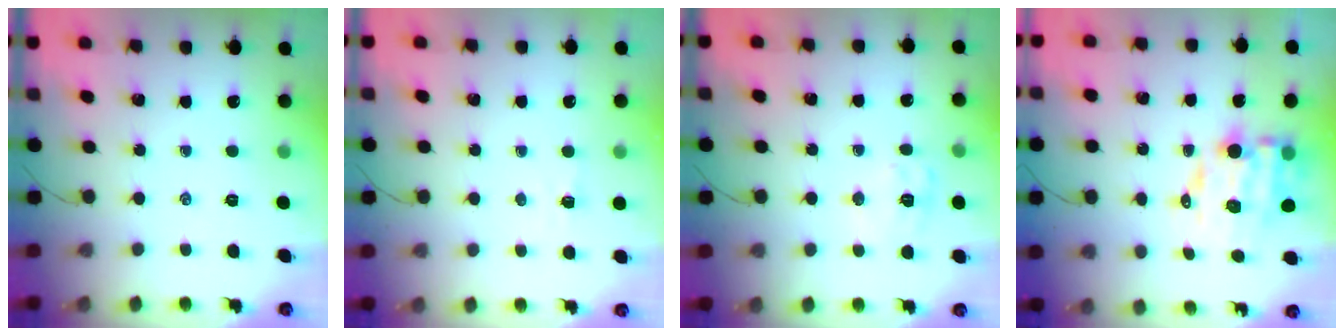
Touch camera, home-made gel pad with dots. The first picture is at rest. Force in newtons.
{"total": 1.2, "press": 1.1, "slide": 0.5}
{"total": 8.8, "press": 8.7, "slide": 0.5}
{"total": 10.8, "press": 10.4, "slide": 3.0}